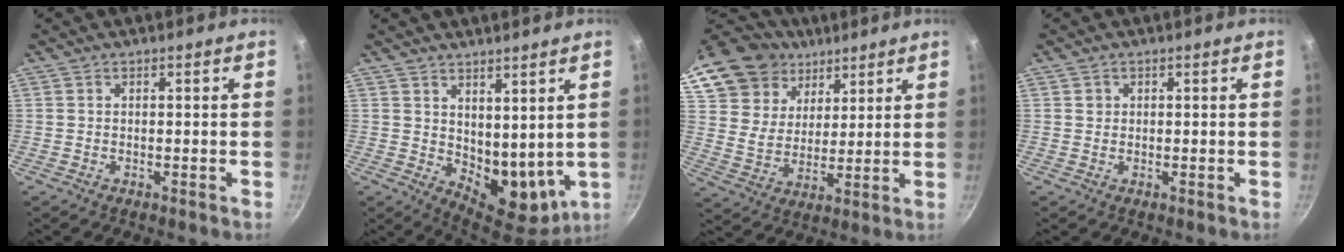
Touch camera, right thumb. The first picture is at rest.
{"total": 10.7, "force": [4.0, 6.3, 7.7], "torque": [-0.081, -0.046, 0.081]}
{"total": 18.6, "force": [12.0, 13.0, 5.7], "torque": [-0.111, -0.018, 0.225]}
{"total": 1.0, "force": [0.3, 0.9, 0.2], "torque": [0.001, 0.003, 0.003]}